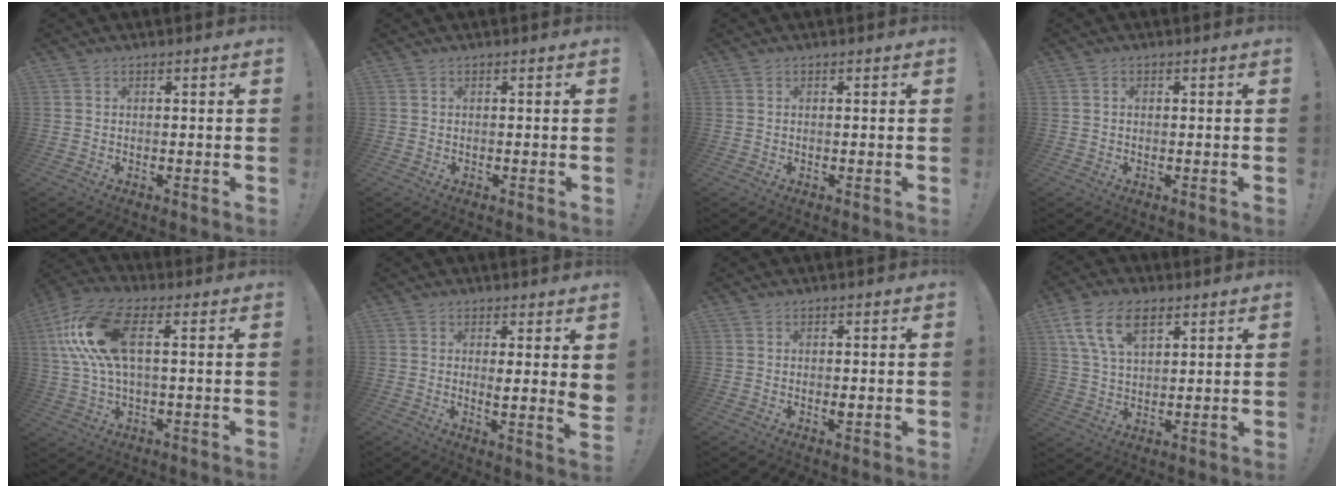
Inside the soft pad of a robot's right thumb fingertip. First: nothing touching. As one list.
[{"total": 0.0}, {"total": 0.0}, {"total": 0.6, "force": [0.1, 0.5, 0.4], "torque": [-0.010, 0.003, 0.001]}, {"total": 17.0, "force": [3.8, 7.7, 14.6], "torque": [-0.292, 0.001, 0.066]}, {"total": 4.7, "force": [2.7, -0.7, 3.8], "torque": [-0.050, -0.043, 0.043]}, {"total": 1.0, "force": [0.2, 0.0, 1.0], "torque": [-0.006, -0.007, 0.000]}, {"total": 12.7, "force": [6.6, 7.4, 7.9], "torque": [-0.153, -0.006, 0.125]}]